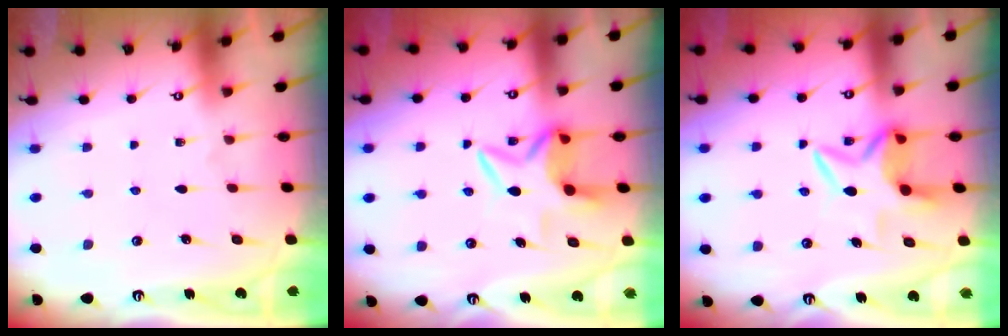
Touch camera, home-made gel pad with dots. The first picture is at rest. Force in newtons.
{"total": 6.2, "press": 6.0, "slide": 1.5}
{"total": 6.2, "press": 6.0, "slide": 1.5}